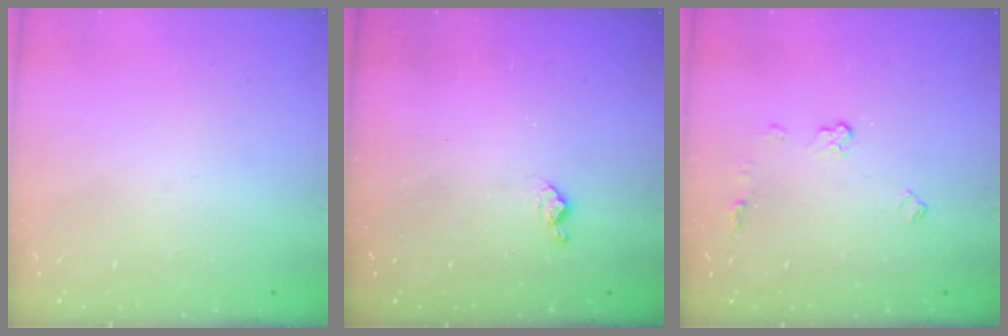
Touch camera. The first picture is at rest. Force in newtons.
{"total": 6.8, "press": 6.7, "slide": 0.5}
{"total": 4.0, "press": 4.0, "slide": 0.7}